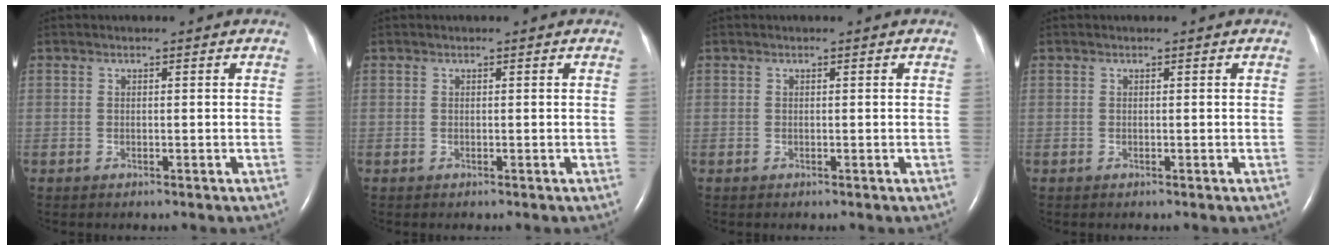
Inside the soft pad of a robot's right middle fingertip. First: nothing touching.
{"total": 0.0}
{"total": 0.0}
{"total": 0.0}